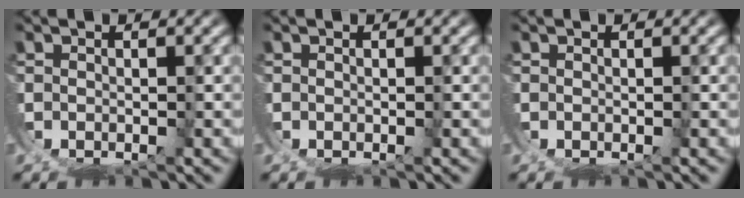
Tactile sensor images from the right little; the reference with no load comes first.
{"total": 0.0}
{"total": 0.0}